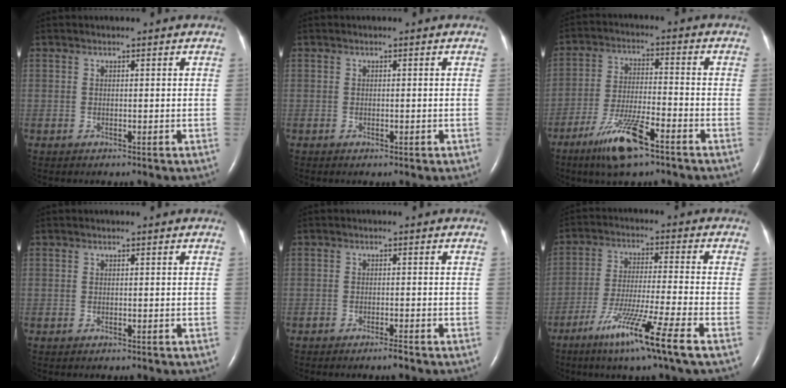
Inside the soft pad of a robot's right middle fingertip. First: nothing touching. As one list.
[{"total": 0.6, "force": [-0.3, 0.3, 0.5], "torque": [-0.009, -0.001, -0.002]}, {"total": 10.0, "force": [-6.3, 1.4, 7.6], "torque": [-0.152, -0.019, -0.115]}, {"total": 0.0}, {"total": 1.4, "force": [-1.2, 0.0, 0.8], "torque": [-0.016, -0.001, -0.020]}, {"total": 12.4, "force": [-7.1, -1.5, 10.1], "torque": [-0.190, -0.044, -0.127]}]